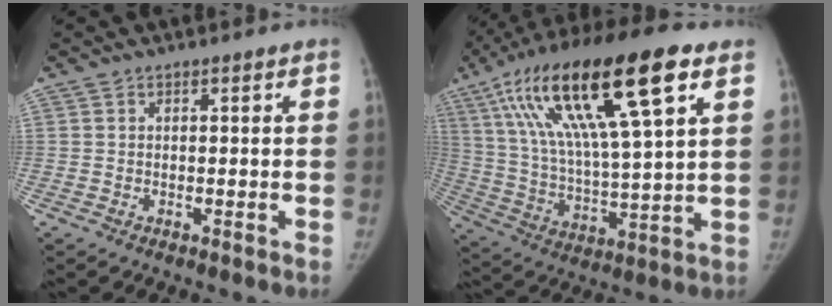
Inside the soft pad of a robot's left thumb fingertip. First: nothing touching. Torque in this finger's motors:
{"motor_torque": [0.97, 0.84, 2.75, 0.01, 0.35]}